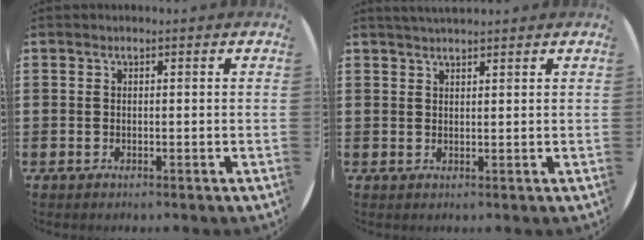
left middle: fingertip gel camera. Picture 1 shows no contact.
{"total": 1.6, "force": [1.6, 0.1, 0.3], "torque": [-0.007, 0.003, 0.030]}